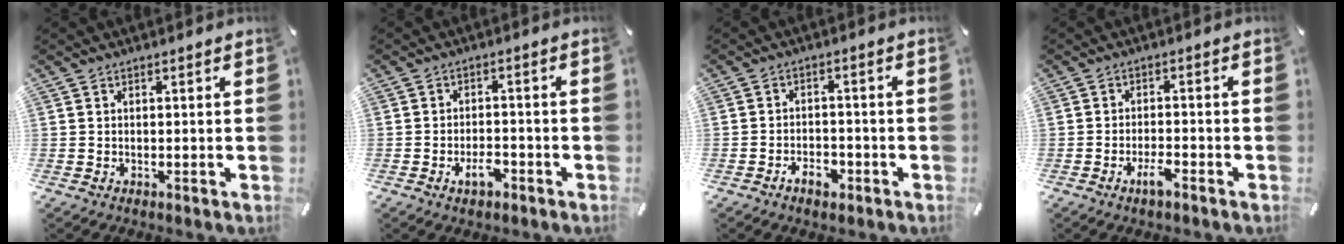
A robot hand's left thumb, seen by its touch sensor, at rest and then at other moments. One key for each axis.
{"total": 4.6, "fx": -2.5, "fy": 2.3, "fz": 3.1, "tx": -0.054, "ty": 0.010, "tz": -0.044}
{"total": 4.8, "fx": -3.0, "fy": 2.8, "fz": 2.4, "tx": -0.043, "ty": 0.014, "tz": -0.054}
{"total": 3.9, "fx": -2.6, "fy": 1.0, "fz": 2.8, "tx": -0.049, "ty": 0.010, "tz": -0.048}